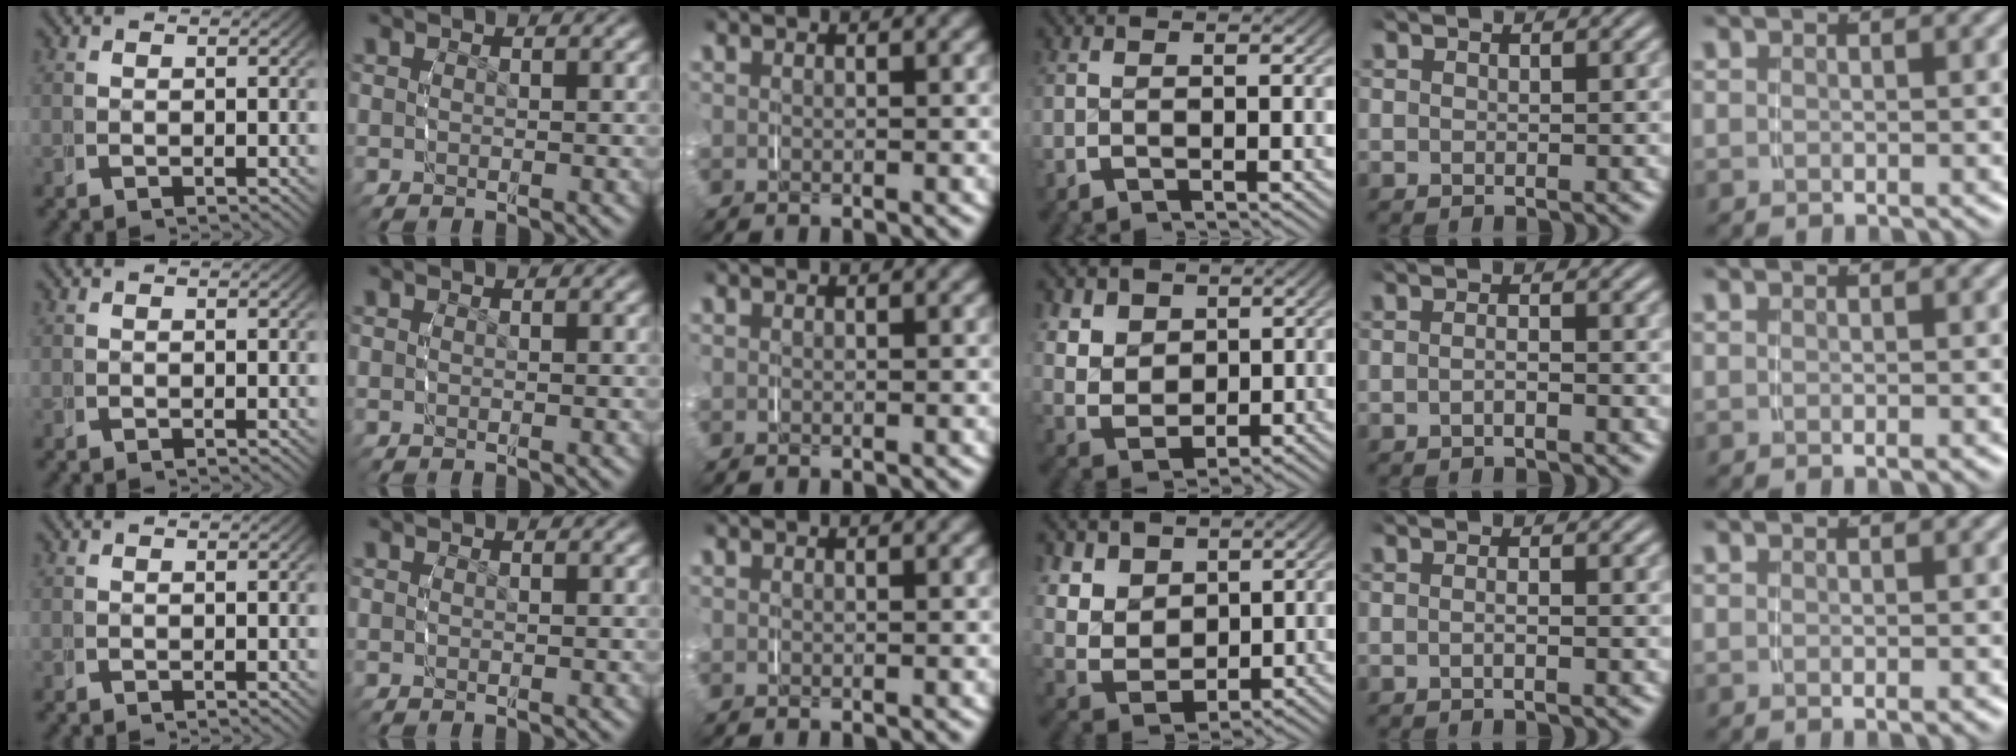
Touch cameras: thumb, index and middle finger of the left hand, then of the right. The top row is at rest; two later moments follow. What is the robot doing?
{"motion": "grasp_and_lifting", "object": "napkin"}